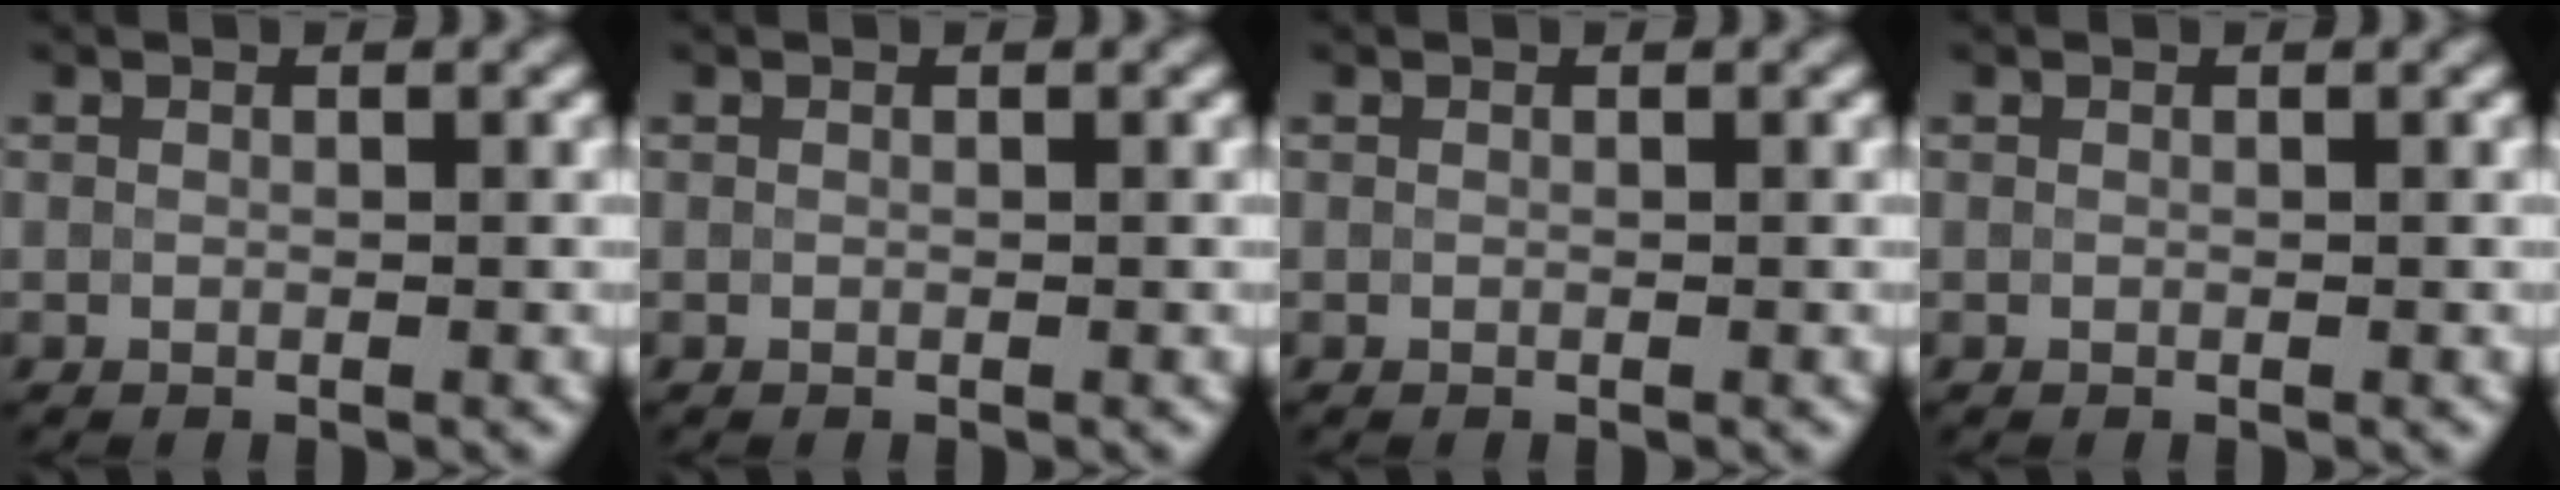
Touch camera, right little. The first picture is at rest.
{"total": 0.0}
{"total": 0.0}
{"total": 0.0}